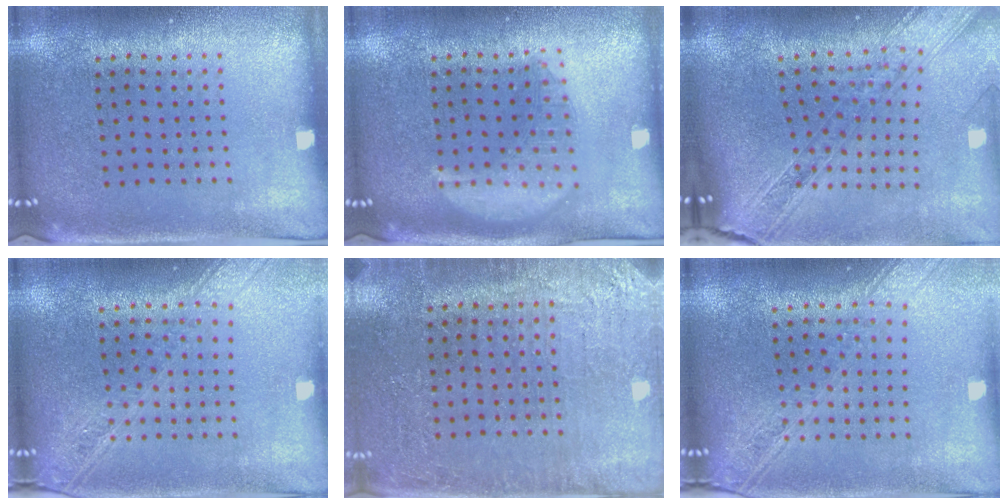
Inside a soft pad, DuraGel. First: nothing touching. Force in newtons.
{"total": 2.8, "press": 2.7, "slide": 0.4}
{"total": 2.6, "press": 2.2, "slide": 1.5}
{"total": 2.2, "press": 1.9, "slide": 1.2}
{"total": 2.9, "press": 2.9, "slide": 0.4}
{"total": 2.2, "press": 1.9, "slide": 1.2}